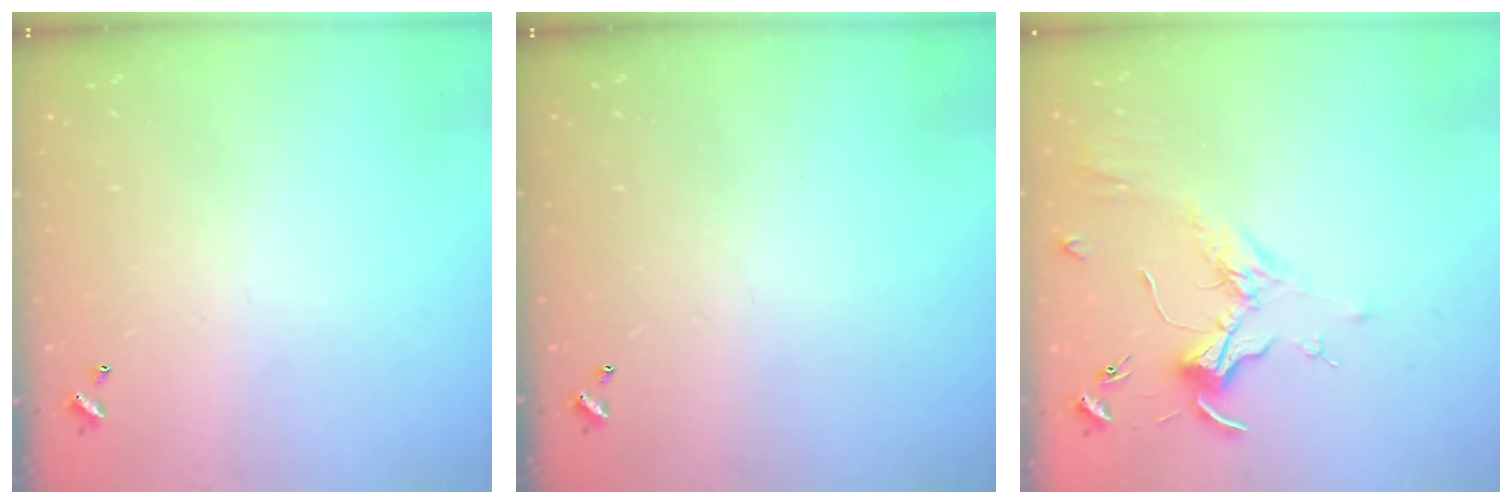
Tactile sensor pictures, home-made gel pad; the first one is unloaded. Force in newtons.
{"total": 0.0}
{"total": 1.9, "press": 1.7, "slide": 0.8}